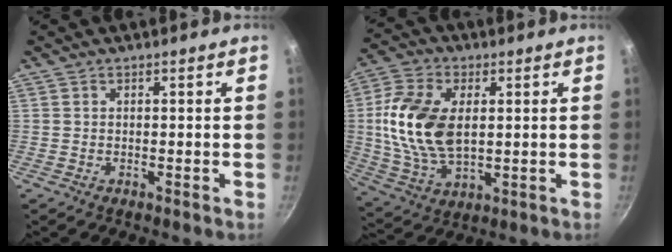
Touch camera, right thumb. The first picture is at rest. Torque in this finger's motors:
{"motor_torque": [0.46, 0.73, 1.14, -0.49, 0.32]}